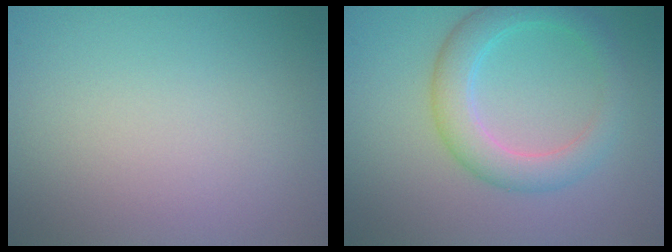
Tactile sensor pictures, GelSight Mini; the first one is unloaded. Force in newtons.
{"total": 4.3, "press": 4.3, "slide": 0.3}